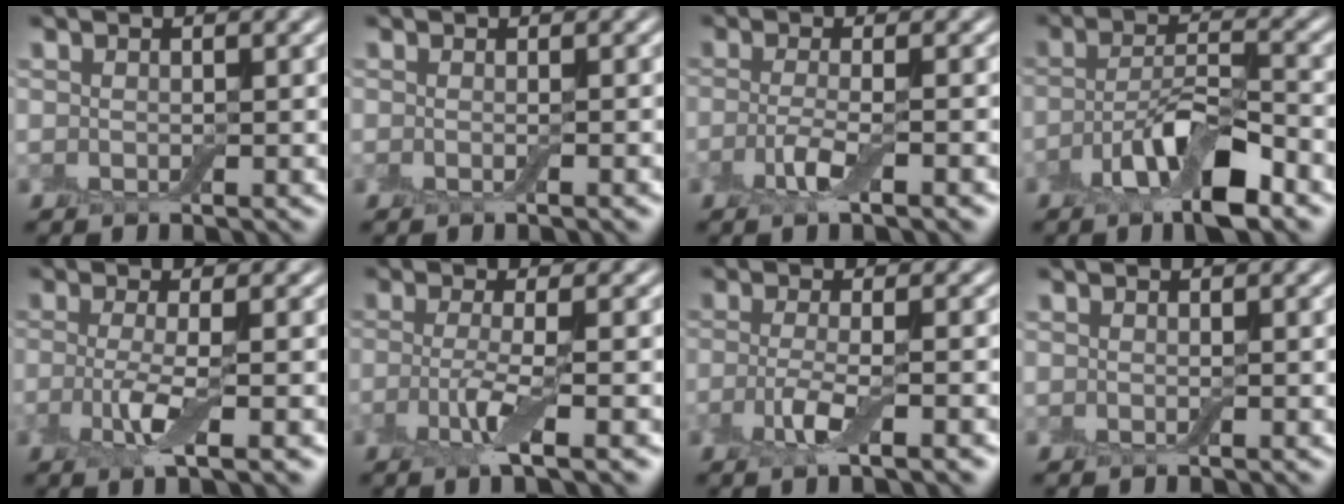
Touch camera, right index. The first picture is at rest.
{"total": 1.2, "force": [-0.3, 0.1, 1.2], "torque": [-0.017, -0.005, -0.006]}
{"total": 3.2, "force": [-1.2, 0.7, 2.9], "torque": [-0.060, -0.004, -0.028]}
{"total": 6.5, "force": [-3.2, 2.0, 5.3], "torque": [-0.100, 0.001, -0.062]}
{"total": 3.6, "force": [-0.8, 0.8, 3.4], "torque": [-0.071, -0.012, -0.017]}
{"total": 3.6, "force": [-1.0, 0.7, 3.4], "torque": [-0.069, -0.008, -0.025]}
{"total": 3.6, "force": [-1.3, 0.8, 3.2], "torque": [-0.068, -0.006, -0.028]}
{"total": 0.0}